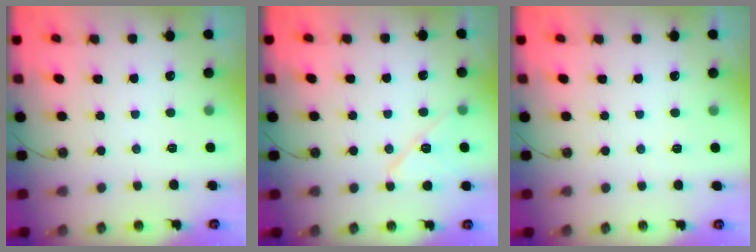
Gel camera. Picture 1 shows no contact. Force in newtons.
{"total": 10.4, "press": 10.3, "slide": 1.1}
{"total": 2.5, "press": 1.8, "slide": 1.7}